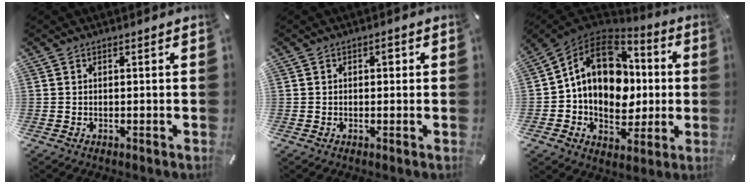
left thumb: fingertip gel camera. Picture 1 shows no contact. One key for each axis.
{"total": 1.7, "fx": 0.2, "fy": 1.1, "fz": 1.2, "tx": -0.018, "ty": 0.005, "tz": -0.001}
{"total": 16.5, "fx": 2.3, "fy": 12.8, "fz": 10.2, "tx": -0.165, "ty": 0.000, "tz": 0.047}